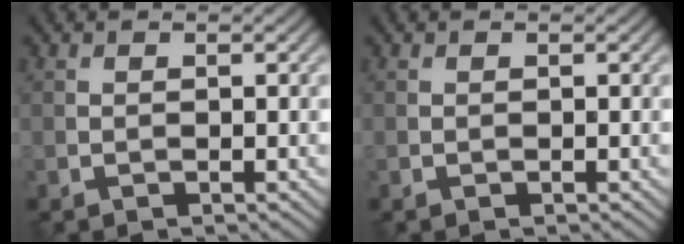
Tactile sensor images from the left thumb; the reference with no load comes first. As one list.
[{"total": 0.0}]